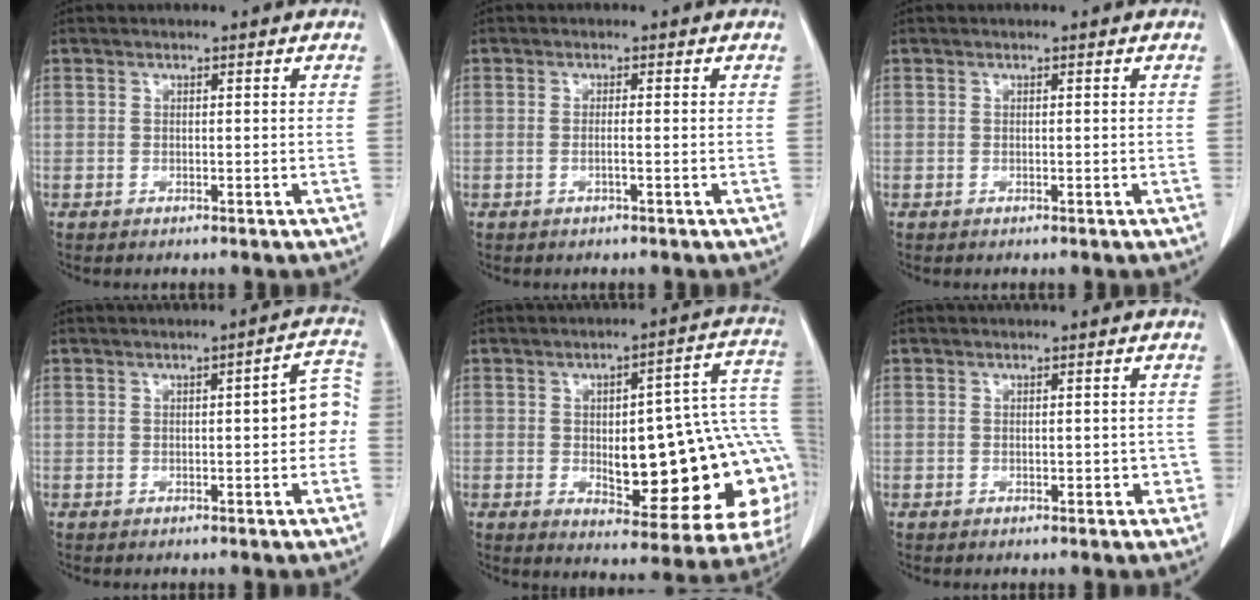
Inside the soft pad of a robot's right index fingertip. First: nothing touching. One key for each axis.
{"total": 1.0, "fx": -0.3, "fy": -0.1, "fz": 0.9, "tx": -0.016, "ty": 0.001, "tz": -0.006}
{"total": 0.0}
{"total": 5.6, "fx": -0.3, "fy": 1.3, "fz": 5.4, "tx": -0.061, "ty": 0.024, "tz": -0.008}
{"total": 22.3, "fx": -1.6, "fy": 6.3, "fz": 21.4, "tx": -0.195, "ty": 0.031, "tz": -0.001}
{"total": 2.0, "fx": -0.4, "fy": 1.5, "fz": 1.3, "tx": -0.008, "ty": 0.014, "tz": -0.002}